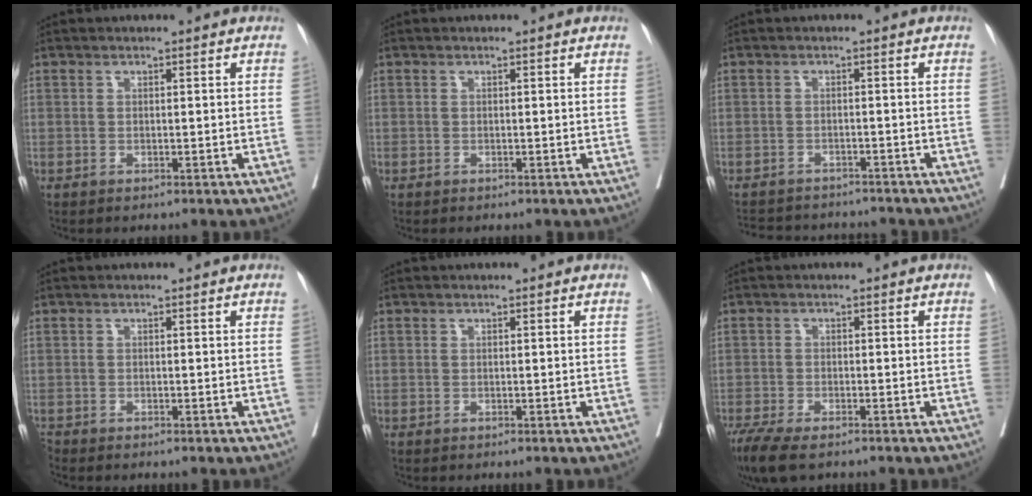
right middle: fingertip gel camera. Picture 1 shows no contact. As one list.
[{"total": 0.0}, {"total": 12.1, "force": [-11.3, 2.7, 3.4], "torque": [-0.068, 0.004, -0.145]}, {"total": 0.6, "force": [-0.6, -0.1, -0.1], "torque": [-0.001, -0.003, -0.013]}, {"total": 0.0}, {"total": 7.4, "force": [-5.6, 1.9, 4.5], "torque": [-0.081, -0.017, -0.095]}]